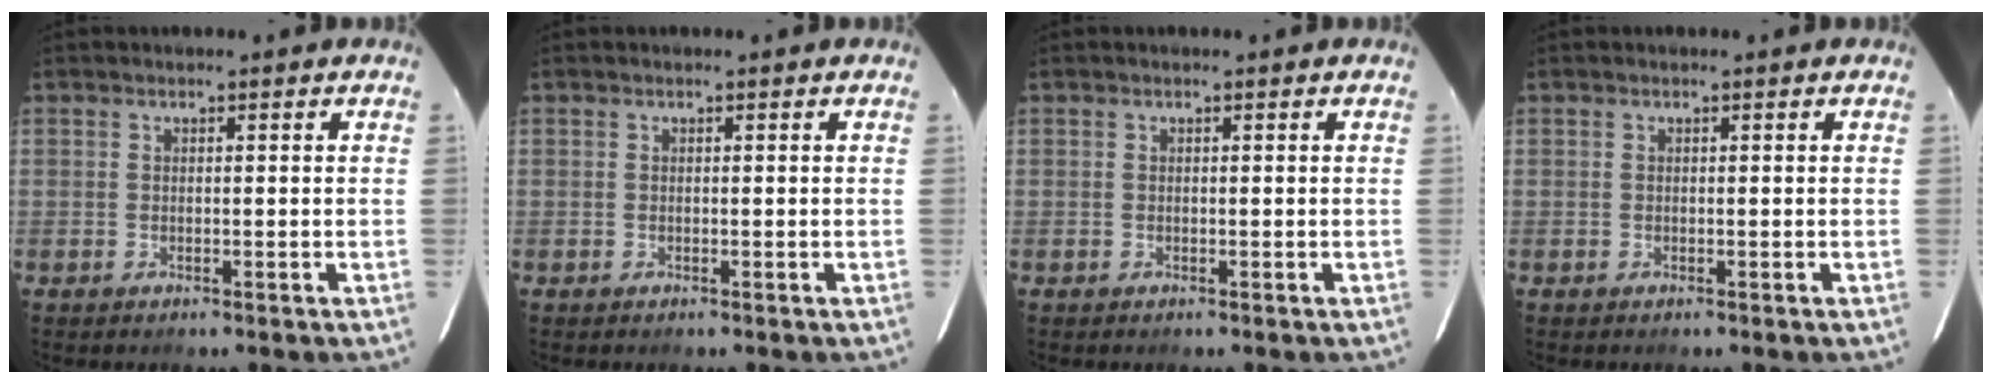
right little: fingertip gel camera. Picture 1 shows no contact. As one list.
[{"total": 0.0}, {"total": 0.0}, {"total": 0.0}]